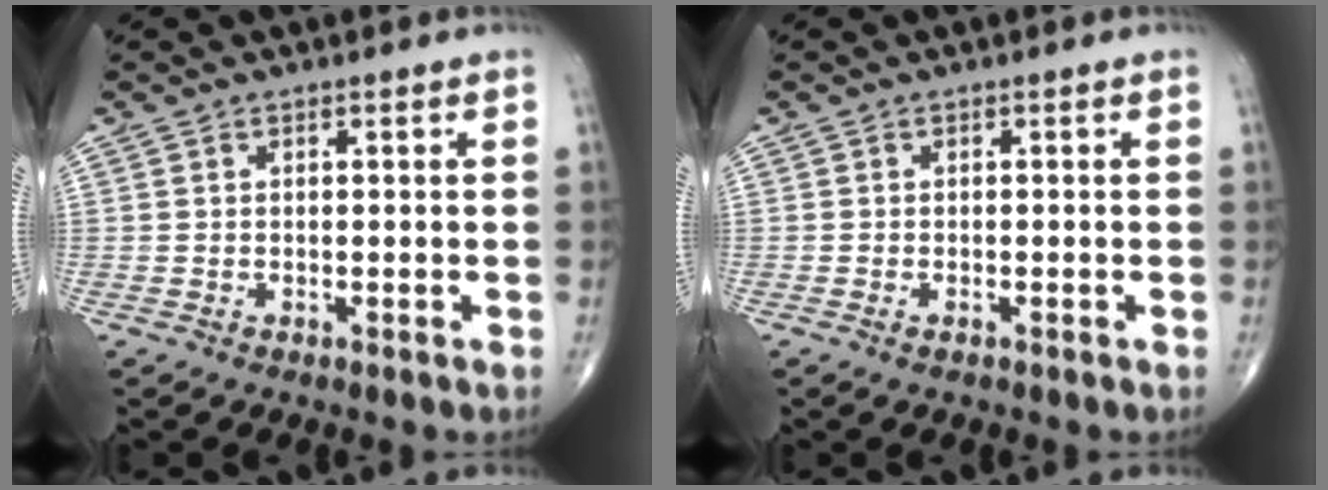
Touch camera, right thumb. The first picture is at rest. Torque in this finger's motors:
{"motor_torque": [-0.22, -0.19, -0.01, 0.07, -0.03]}